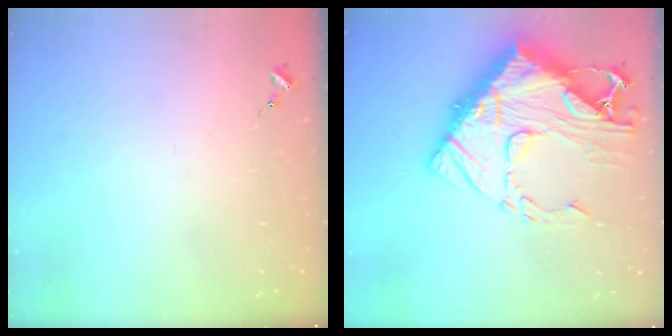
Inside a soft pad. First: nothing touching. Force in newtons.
{"total": 24.2, "press": 24.0, "slide": 2.4}